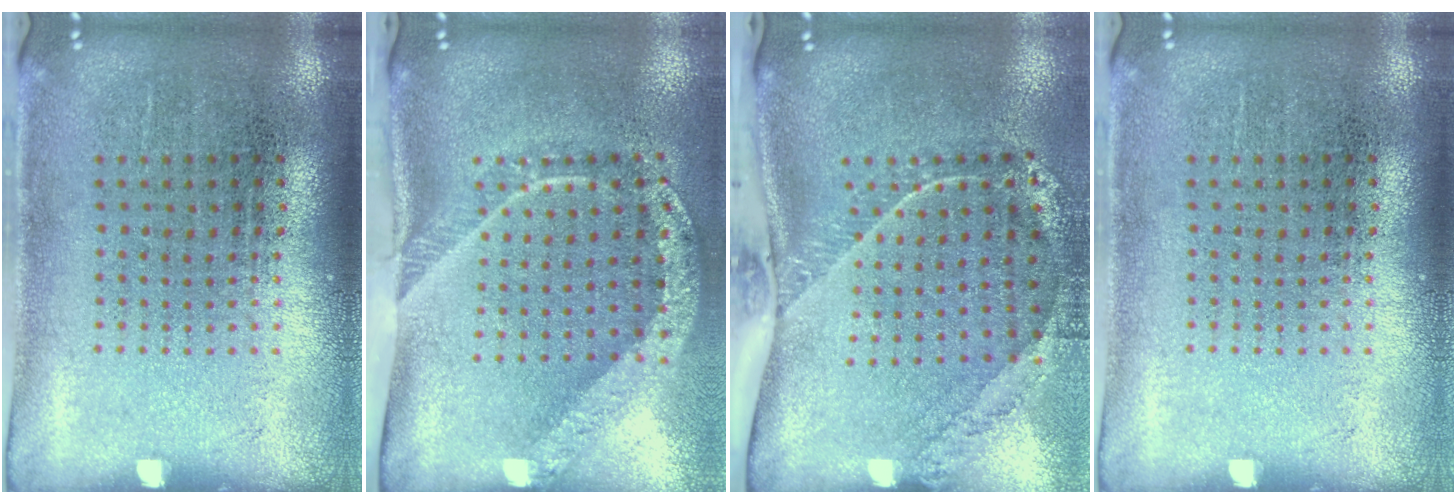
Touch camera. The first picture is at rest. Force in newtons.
{"total": 2.4, "press": 1.7, "slide": 1.7}
{"total": 2.4, "press": 1.7, "slide": 1.7}
{"total": 0.0}